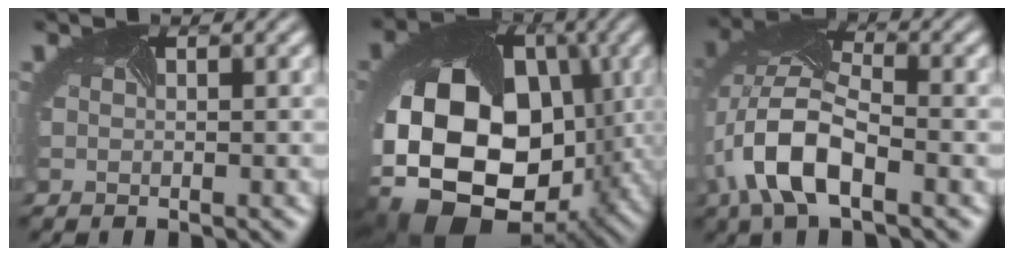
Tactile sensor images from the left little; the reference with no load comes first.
{"total": 18.7, "force": [-3.9, 13.2, 12.6], "torque": [-0.251, -0.038, -0.045]}
{"total": 8.7, "force": [-3.1, 4.0, 7.1], "torque": [-0.161, 0.003, -0.067]}